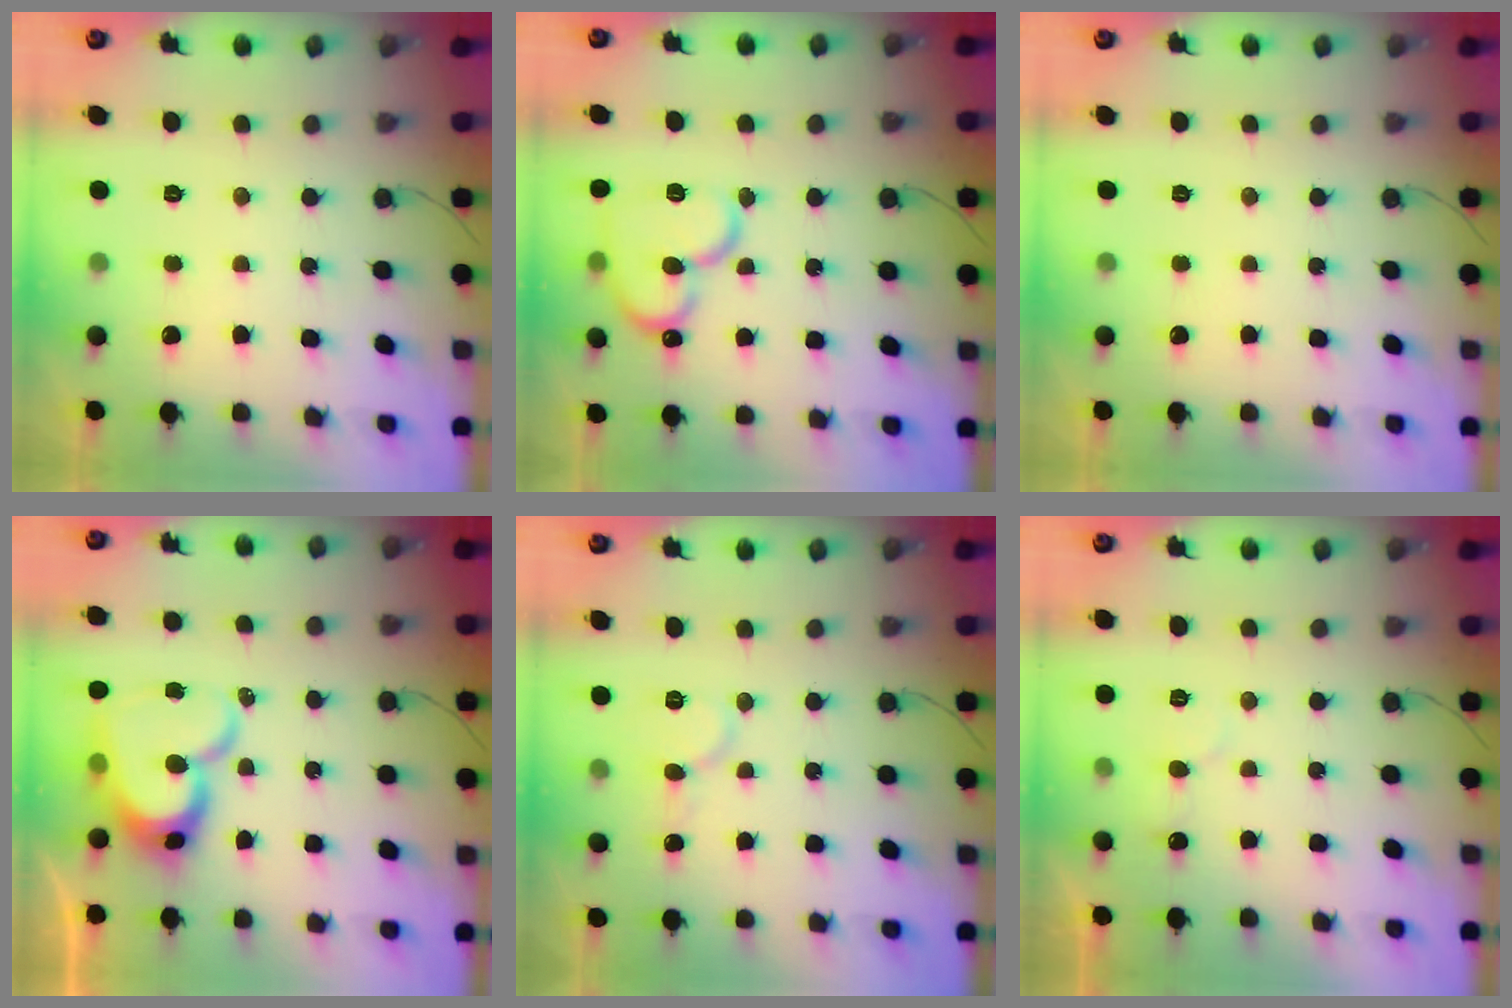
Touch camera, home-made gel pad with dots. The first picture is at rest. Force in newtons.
{"total": 15.2, "press": 15.2, "slide": 1.5}
{"total": 0.0}
{"total": 16.2, "press": 16.2, "slide": 1.5}
{"total": 6.7, "press": 6.7, "slide": 0.7}
{"total": 5.1, "press": 5.1, "slide": 0.3}